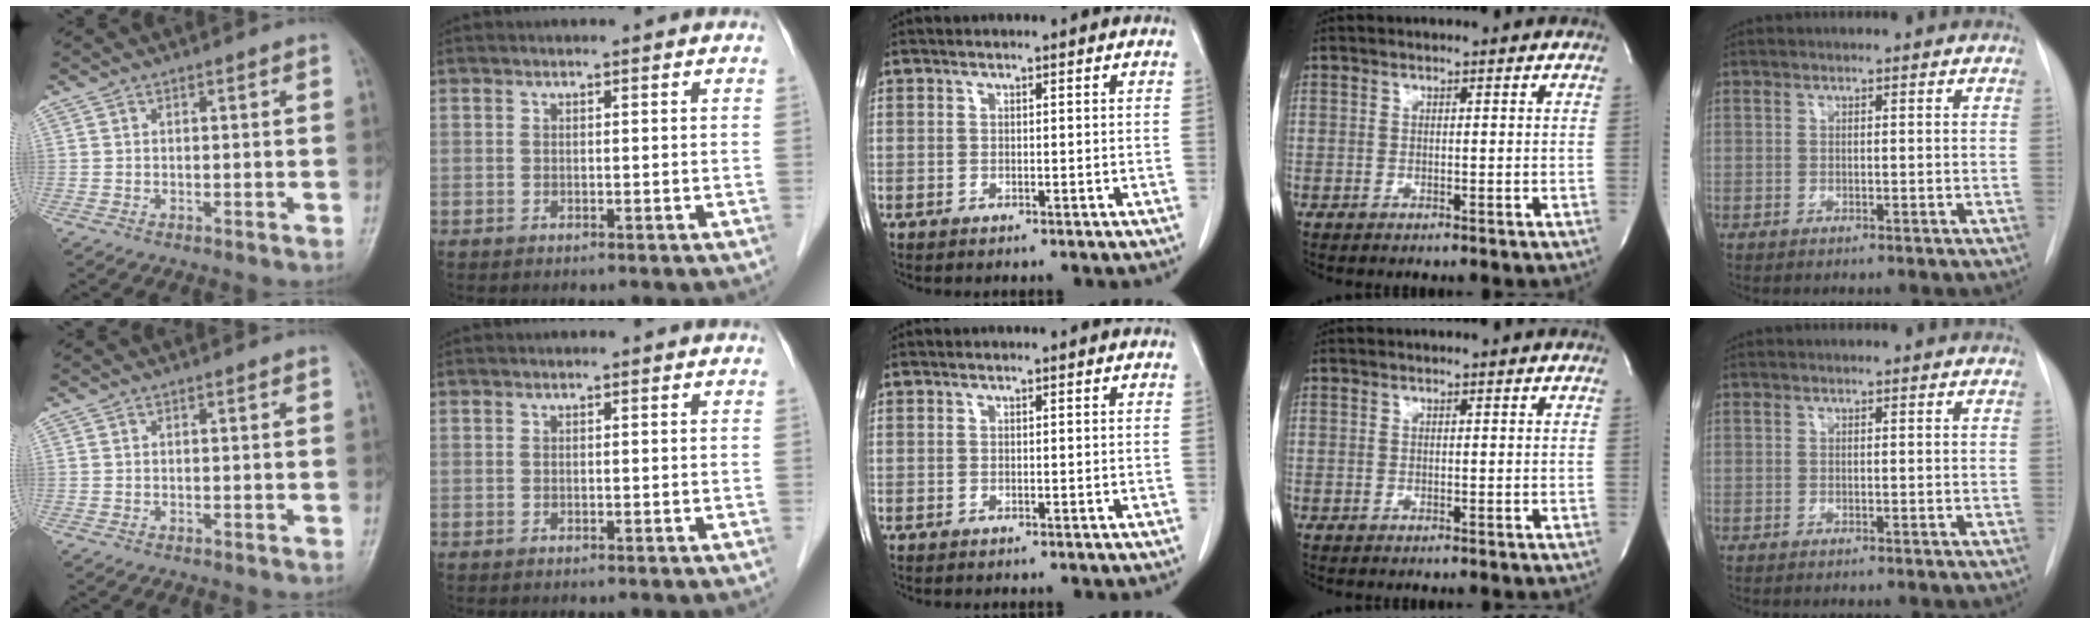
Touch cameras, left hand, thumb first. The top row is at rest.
{}